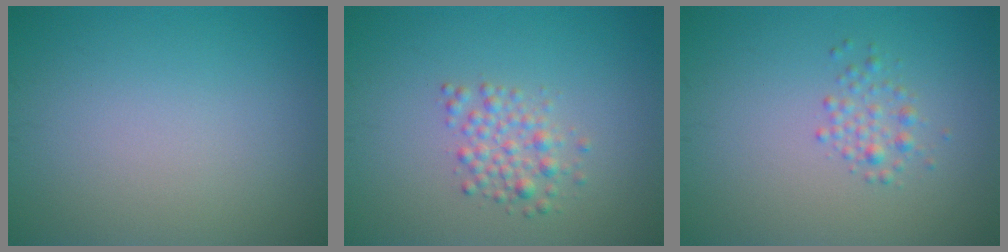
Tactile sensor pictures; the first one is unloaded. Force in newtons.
{"total": 2.3, "press": 2.3, "slide": 0.0}
{"total": 2.2, "press": 2.2, "slide": 0.0}